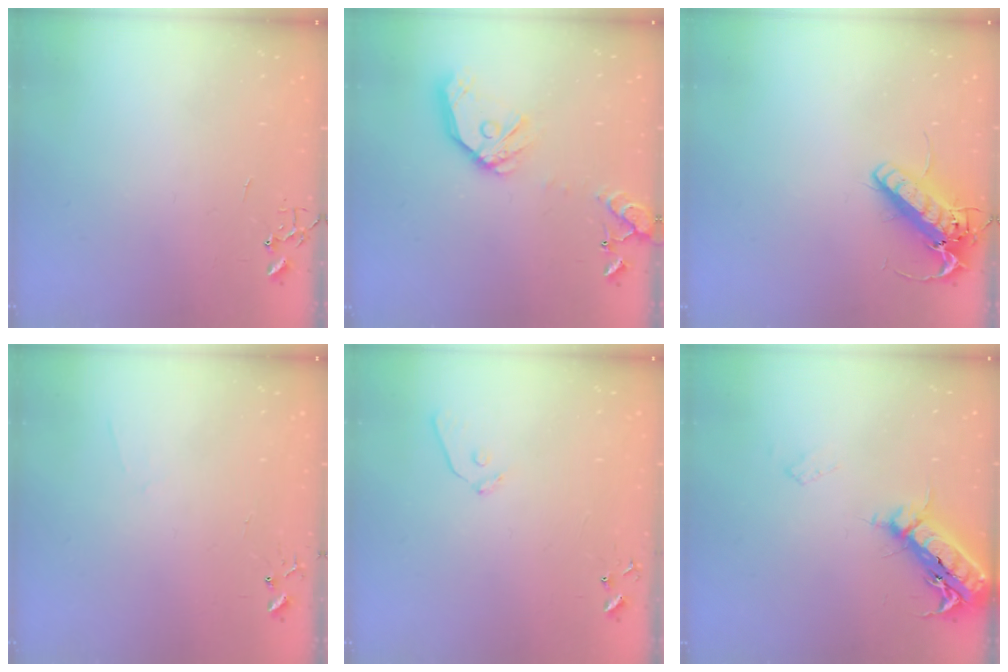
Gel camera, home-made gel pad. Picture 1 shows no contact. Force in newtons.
{"total": 16.8, "press": 16.6, "slide": 2.9}
{"total": 14.8, "press": 14.5, "slide": 2.9}
{"total": 4.4, "press": 4.4, "slide": 0.4}
{"total": 7.4, "press": 7.4, "slide": 0.6}
{"total": 17.6, "press": 17.3, "slide": 3.5}